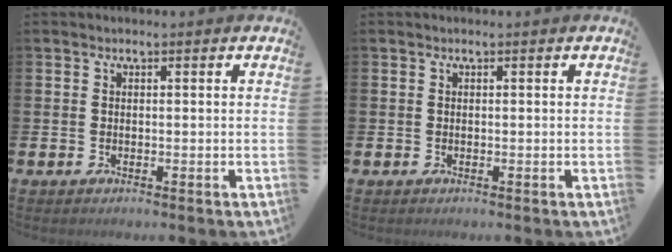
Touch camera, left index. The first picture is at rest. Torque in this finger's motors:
{"motor_torque": [-0.07, 0.06, 0.00, 0.01]}